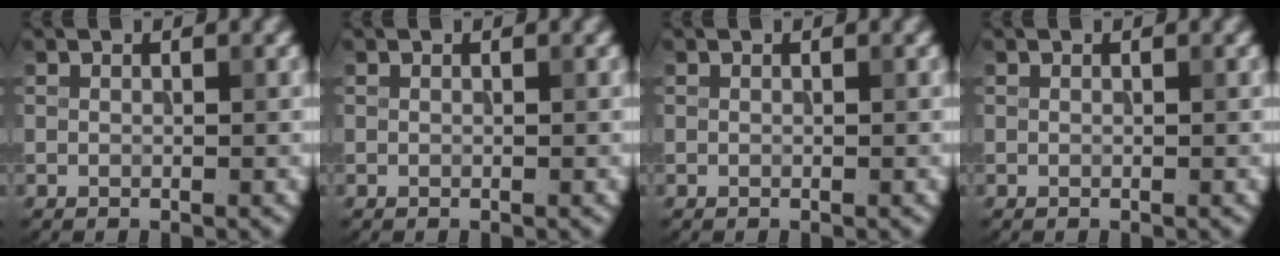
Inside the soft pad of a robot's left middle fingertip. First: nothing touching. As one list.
[{"total": 0.0}, {"total": 0.0}, {"total": 0.0}]